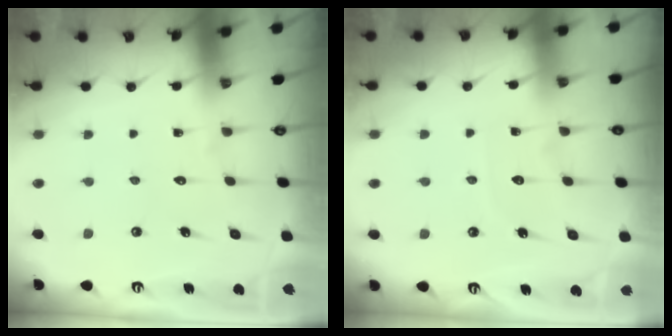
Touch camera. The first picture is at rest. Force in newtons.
{"total": 4.2, "press": 4.2, "slide": 0.5}